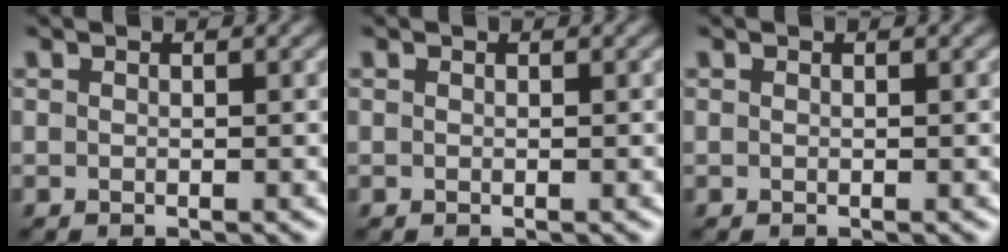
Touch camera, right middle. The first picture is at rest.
{"total": 0.0}
{"total": 0.0}